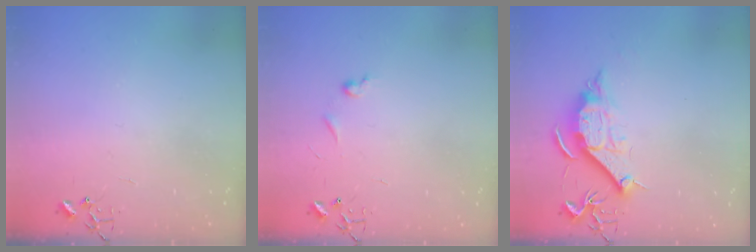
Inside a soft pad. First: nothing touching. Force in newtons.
{"total": 4.4, "press": 4.3, "slide": 0.6}
{"total": 10.1, "press": 10.0, "slide": 0.8}